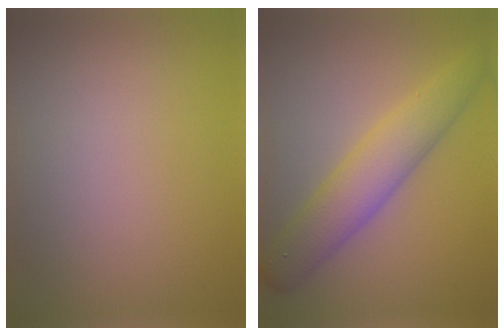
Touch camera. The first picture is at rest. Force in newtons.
{"total": 5.1, "press": 5.1, "slide": 0.2}